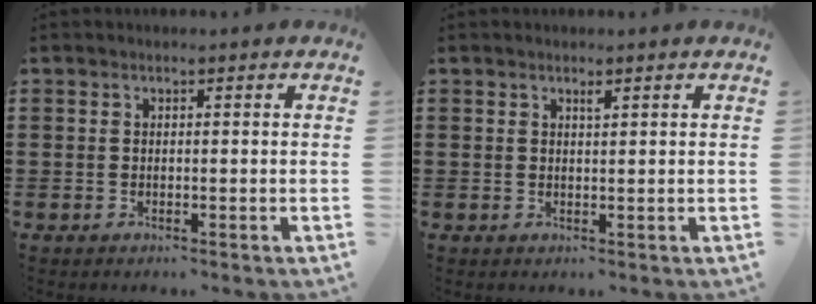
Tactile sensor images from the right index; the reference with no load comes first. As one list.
[{"total": 0.8, "force": [0.6, 0.1, 0.5], "torque": [-0.012, -0.002, 0.011]}]